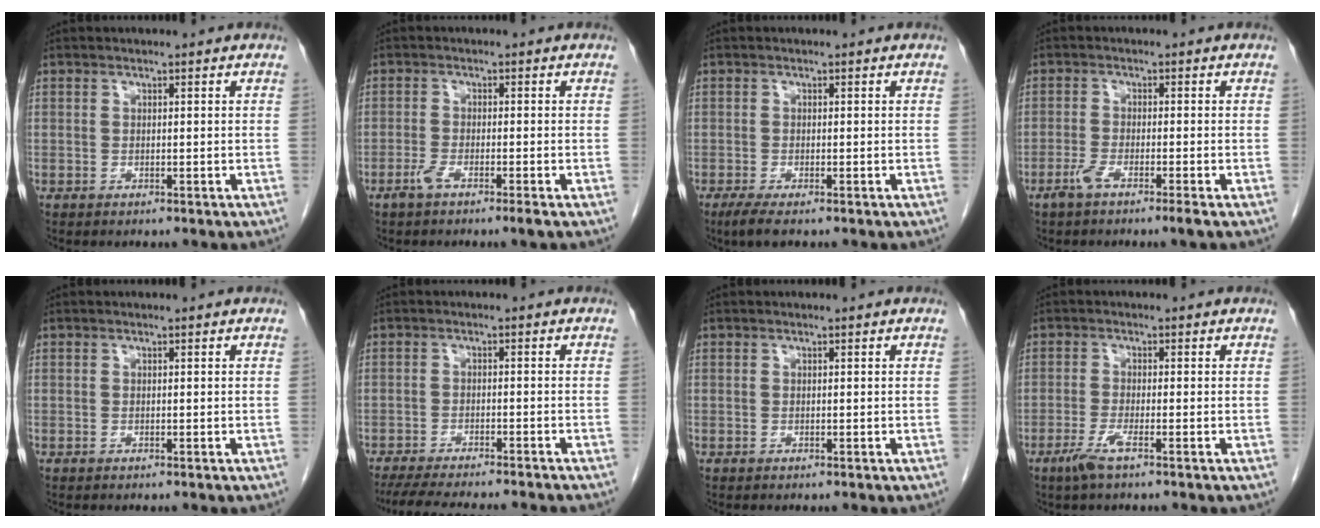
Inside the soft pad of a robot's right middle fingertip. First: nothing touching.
{"total": 2.9, "force": [-1.8, -0.1, 2.2], "torque": [-0.045, -0.006, -0.039]}
{"total": 2.4, "force": [-1.6, 0.3, 1.7], "torque": [-0.039, -0.009, -0.034]}
{"total": 3.3, "force": [-2.2, -0.2, 2.5], "torque": [-0.051, -0.007, -0.047]}
{"total": 0.0}
{"total": 14.8, "force": [-13.1, 1.2, 6.6], "torque": [-0.103, -0.025, -0.181]}
{"total": 0.0}
{"total": 3.0, "force": [-1.8, -0.1, 2.3], "torque": [-0.053, -0.008, -0.040]}